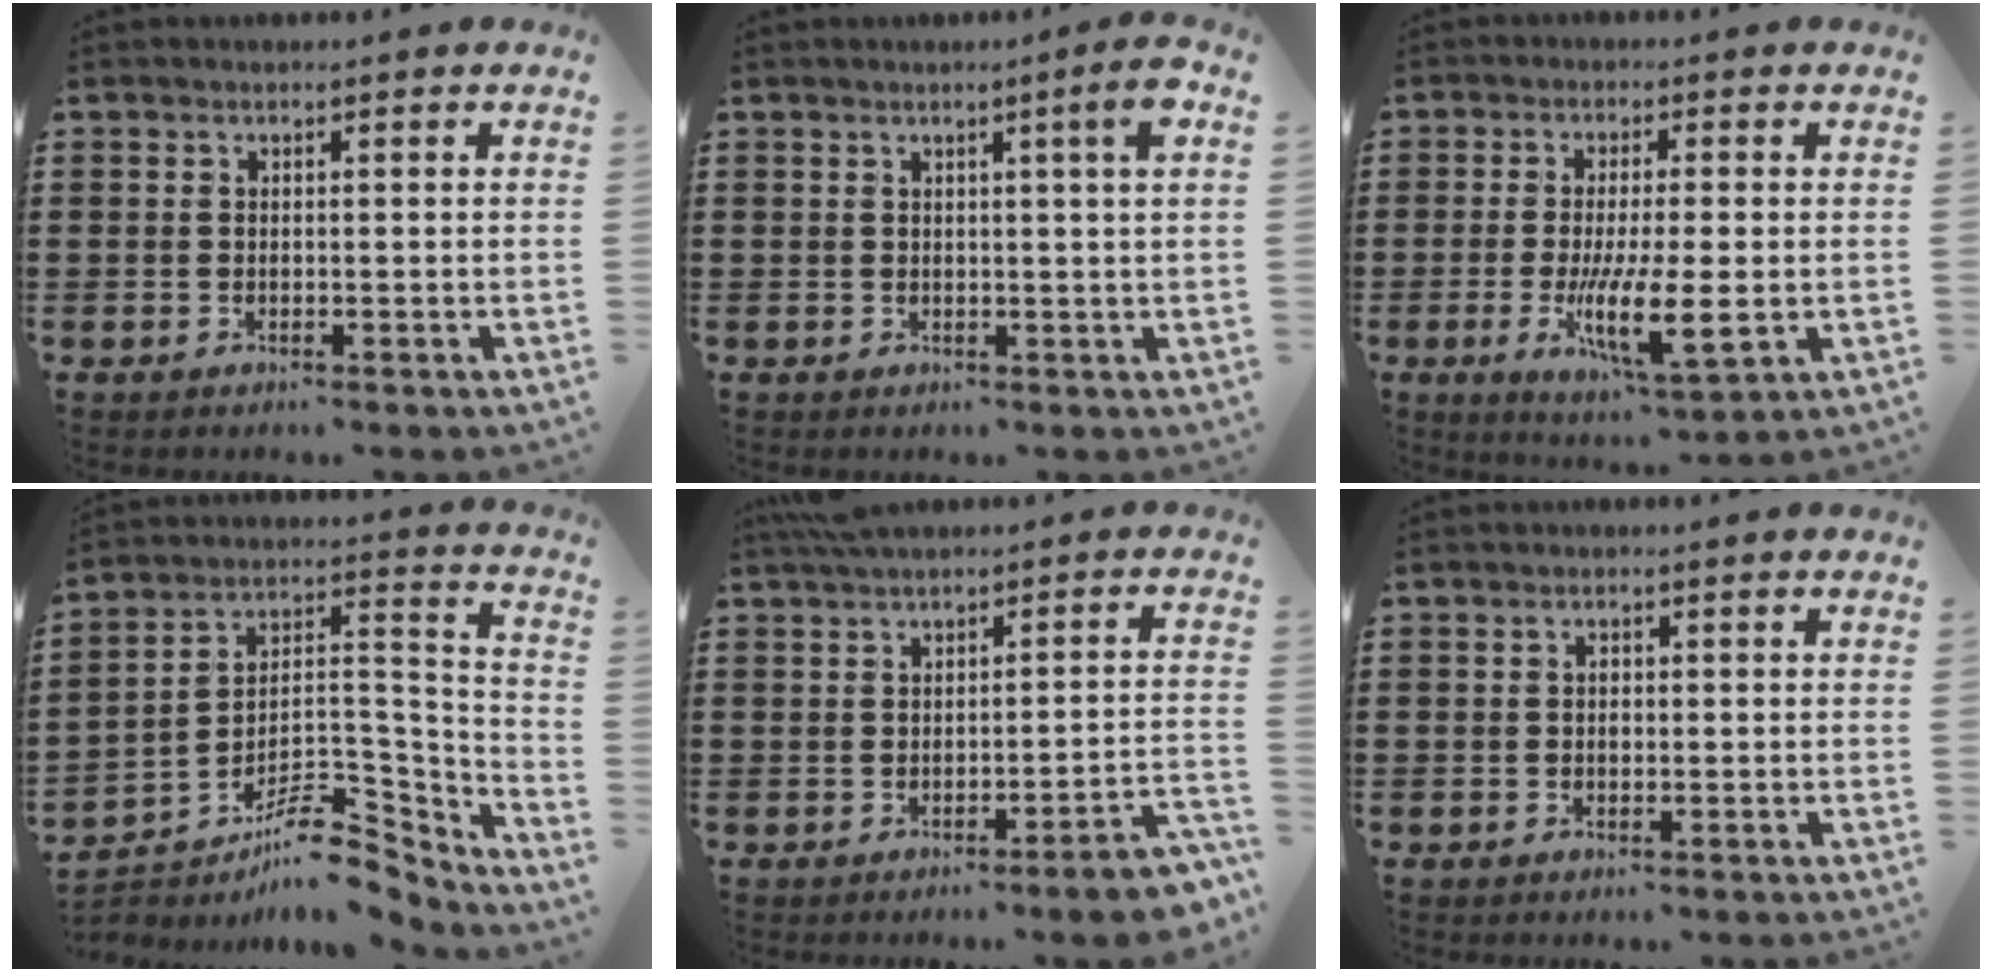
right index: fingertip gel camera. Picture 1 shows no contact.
{"total": 3.6, "force": [1.6, -0.3, 3.2], "torque": [-0.048, -0.009, 0.020]}
{"total": 9.1, "force": [-1.5, 2.6, 8.6], "torque": [-0.157, -0.016, -0.025]}
{"total": 9.1, "force": [-6.8, 4.0, 4.5], "torque": [-0.074, 0.016, -0.127]}
{"total": 4.4, "force": [-1.8, -0.4, 4.0], "torque": [-0.070, -0.017, -0.034]}
{"total": 1.0, "force": [-0.1, 0.6, 0.7], "torque": [-0.017, 0.001, -0.001]}